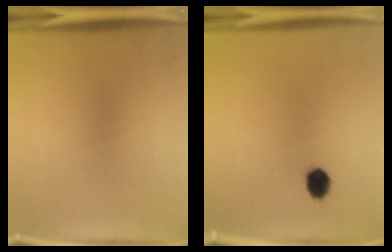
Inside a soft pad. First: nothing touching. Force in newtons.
{"total": 3.8}